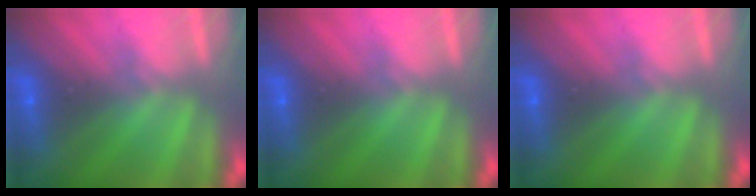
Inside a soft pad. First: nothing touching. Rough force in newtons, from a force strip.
{"total": 0.0}
{"total": 0.0}